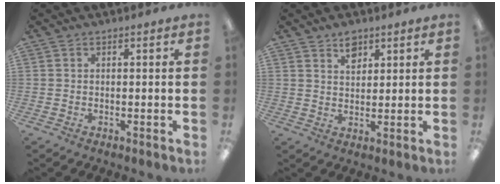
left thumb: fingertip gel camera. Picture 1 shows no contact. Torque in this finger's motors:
{"motor_torque": [-0.02, 0.03, -0.36, 0.25, -0.01]}